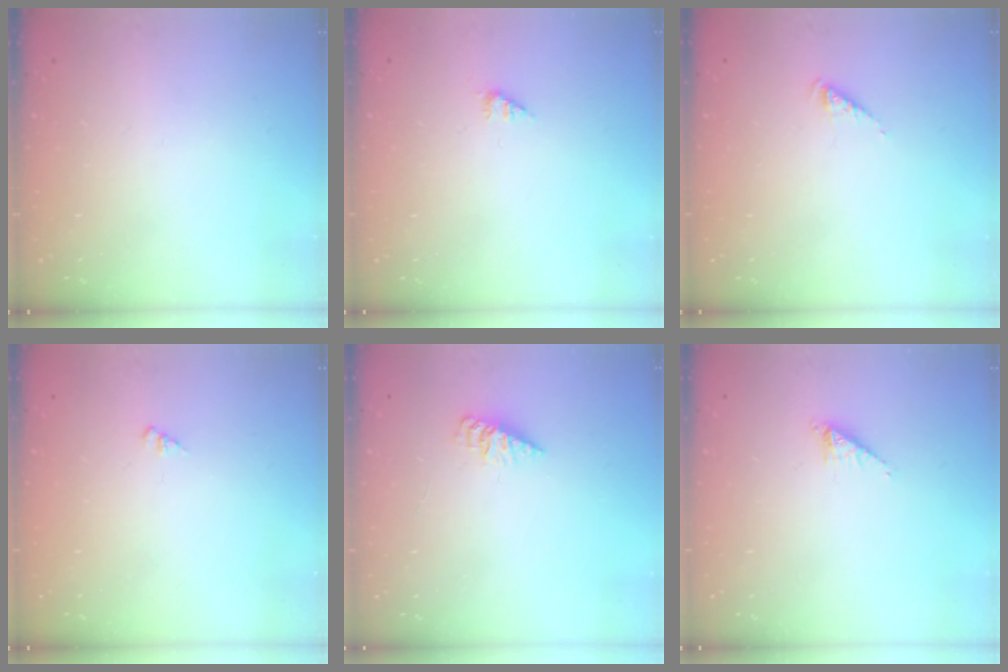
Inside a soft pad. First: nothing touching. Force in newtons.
{"total": 1.4, "press": 1.4, "slide": 0.2}
{"total": 1.7, "press": 1.6, "slide": 0.4}
{"total": 1.3, "press": 1.3, "slide": 0.3}
{"total": 3.0, "press": 3.0, "slide": 0.2}
{"total": 2.2, "press": 2.2, "slide": 0.3}